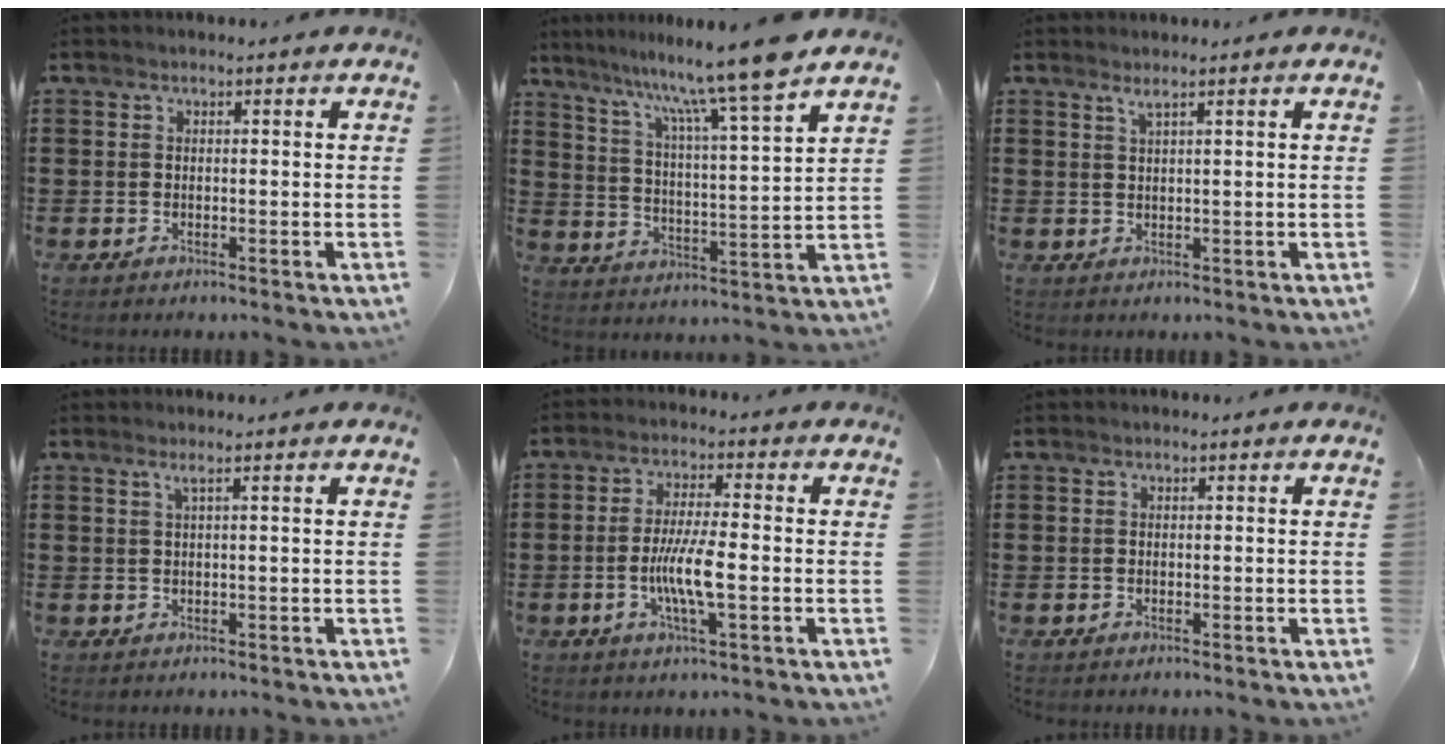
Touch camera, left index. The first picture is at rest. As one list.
[{"total": 11.0, "force": [9.1, -1.8, 5.8], "torque": [-0.136, -0.054, 0.144]}, {"total": 1.4, "force": [1.0, -0.3, 1.0], "torque": [-0.021, -0.003, 0.018]}, {"total": 1.3, "force": [0.5, -0.3, 1.1], "torque": [-0.021, -0.004, 0.009]}, {"total": 7.0, "force": [-1.4, 1.0, 6.7], "torque": [-0.135, -0.008, -0.032]}, {"total": 0.0}]